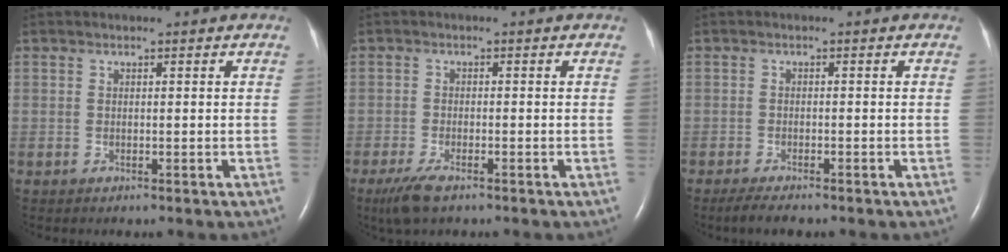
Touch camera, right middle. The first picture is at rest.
{"total": 4.1, "force": [-2.8, 1.0, 2.9], "torque": [-0.070, -0.011, -0.051]}
{"total": 3.4, "force": [-2.7, 0.7, 1.9], "torque": [-0.039, -0.010, -0.041]}